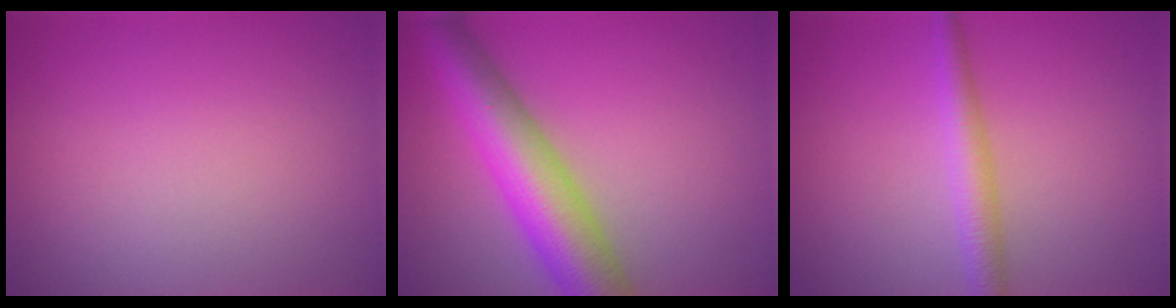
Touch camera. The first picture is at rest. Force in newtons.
{"total": 8.6, "press": 8.6, "slide": 0.4}
{"total": 2.7, "press": 2.7, "slide": 0.1}